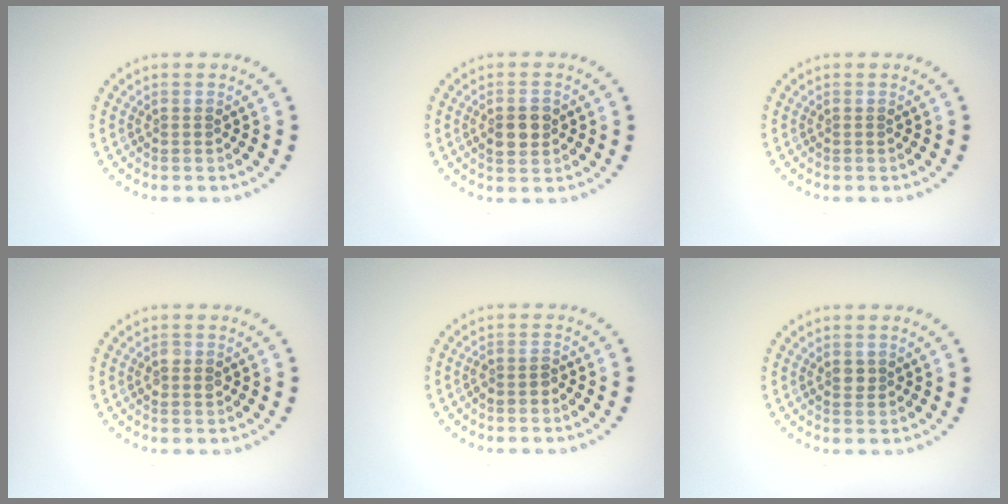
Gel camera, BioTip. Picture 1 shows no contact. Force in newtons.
{"total": 2.8, "press": 2.8, "slide": 0.1}
{"total": 0.0}
{"total": 1.1, "press": 1.1, "slide": 0.2}
{"total": 1.4, "press": 1.1, "slide": 0.9}
{"total": 1.1, "press": 1.0, "slide": 0.4}